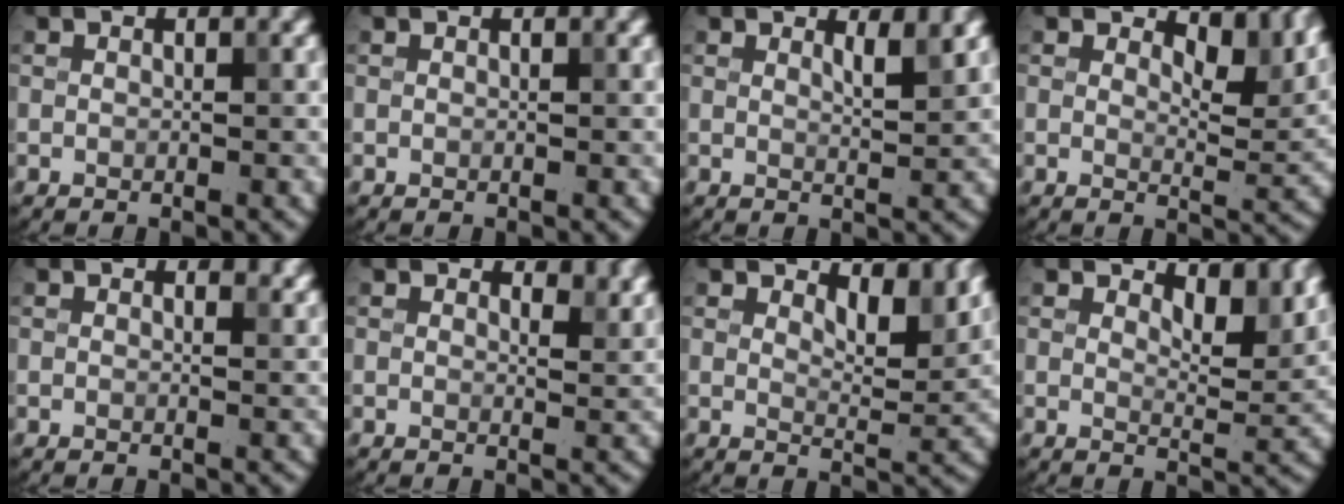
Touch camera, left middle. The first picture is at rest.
{"total": 0.0}
{"total": 1.8, "force": [1.2, 0.4, 1.2], "torque": [-0.013, -0.002, 0.017]}
{"total": 5.6, "force": [3.6, 2.3, 3.5], "torque": [-0.046, -0.004, 0.044]}
{"total": 1.0, "force": [0.8, 0.3, 0.4], "torque": [-0.003, -0.003, 0.014]}
{"total": 2.3, "force": [1.8, 0.9, 1.1], "torque": [-0.017, -0.006, 0.021]}
{"total": 4.0, "force": [2.8, 1.6, 2.5], "torque": [-0.038, -0.008, 0.035]}
{"total": 4.3, "force": [3.1, 1.6, 2.6], "torque": [-0.038, -0.007, 0.038]}